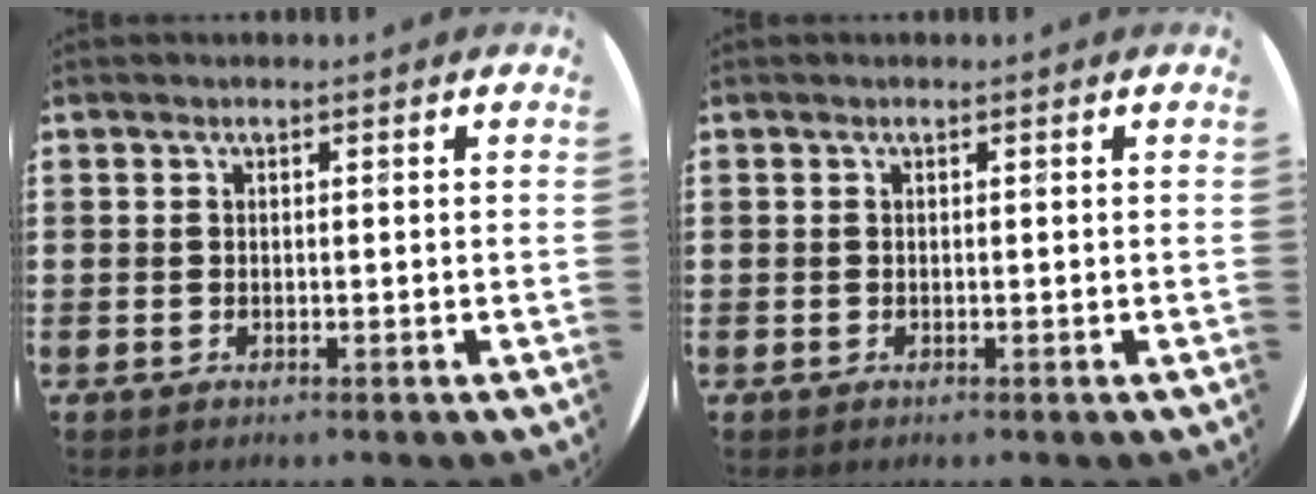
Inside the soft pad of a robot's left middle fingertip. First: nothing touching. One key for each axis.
{"total": 0.0}